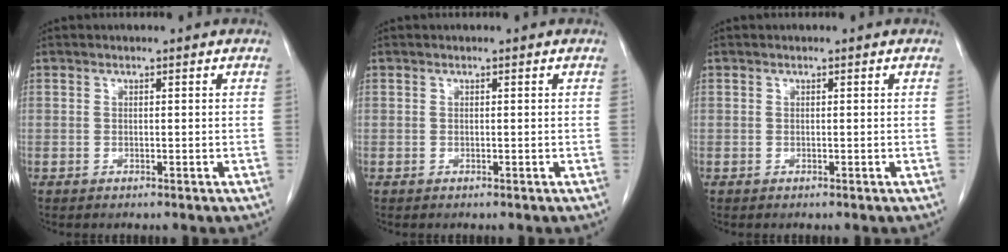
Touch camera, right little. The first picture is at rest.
{"total": 0.0}
{"total": 0.0}